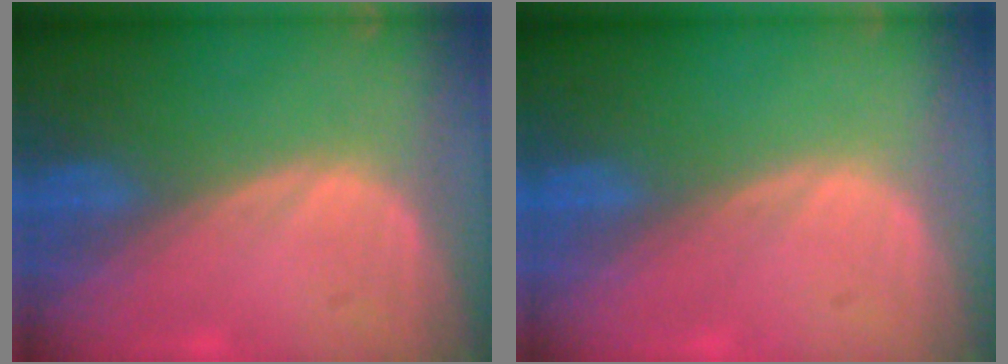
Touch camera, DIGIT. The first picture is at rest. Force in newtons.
{"total": 0.0}